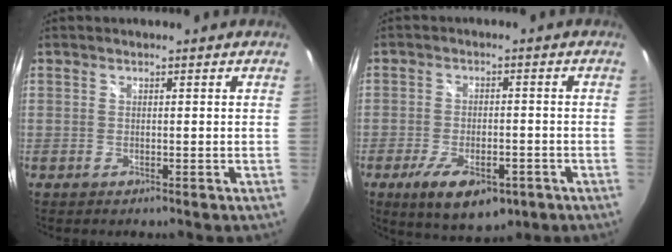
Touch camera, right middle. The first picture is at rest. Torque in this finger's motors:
{"motor_torque": [1.37, -0.77, 0.57, 0.15]}